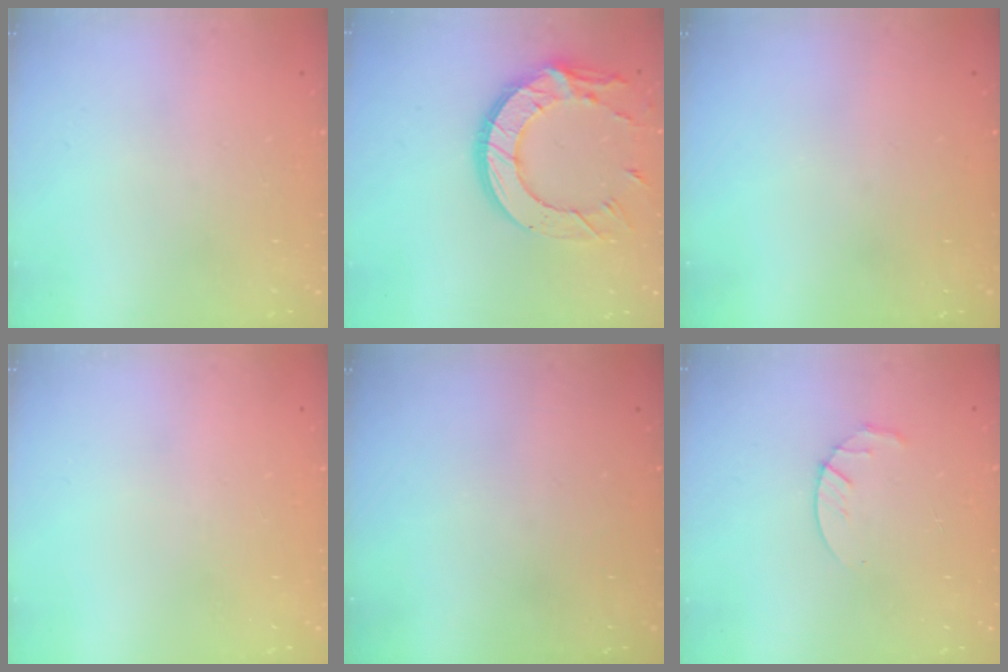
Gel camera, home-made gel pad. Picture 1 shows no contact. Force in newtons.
{"total": 17.3, "press": 17.2, "slide": 1.3}
{"total": 0.0}
{"total": 0.0}
{"total": 0.0}
{"total": 3.0, "press": 2.9, "slide": 0.5}